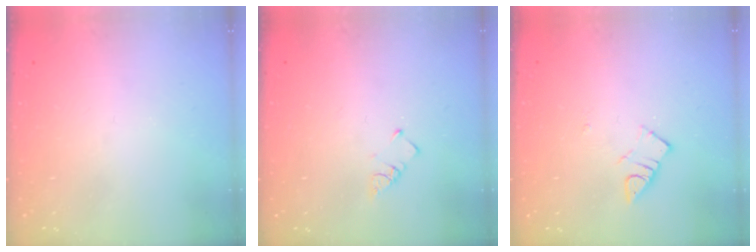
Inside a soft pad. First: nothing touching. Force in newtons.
{"total": 1.9, "press": 1.9, "slide": 0.3}
{"total": 2.8, "press": 2.7, "slide": 0.3}